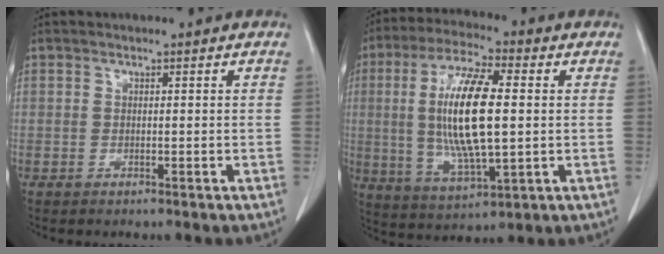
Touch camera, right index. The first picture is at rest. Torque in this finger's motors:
{"motor_torque": [2.14, 0.00, 1.05, 0.21]}